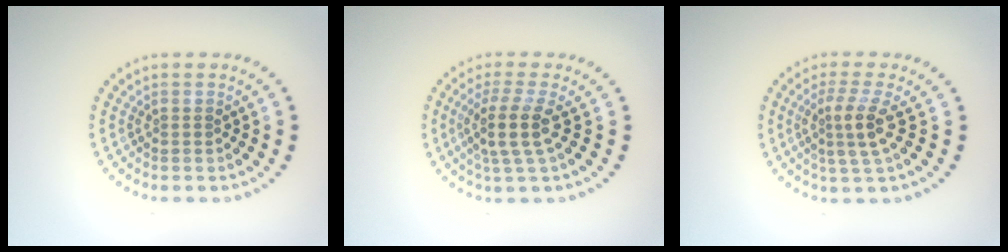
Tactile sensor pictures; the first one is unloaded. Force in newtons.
{"total": 3.3, "press": 2.6, "slide": 2.1}
{"total": 2.9, "press": 2.4, "slide": 1.7}